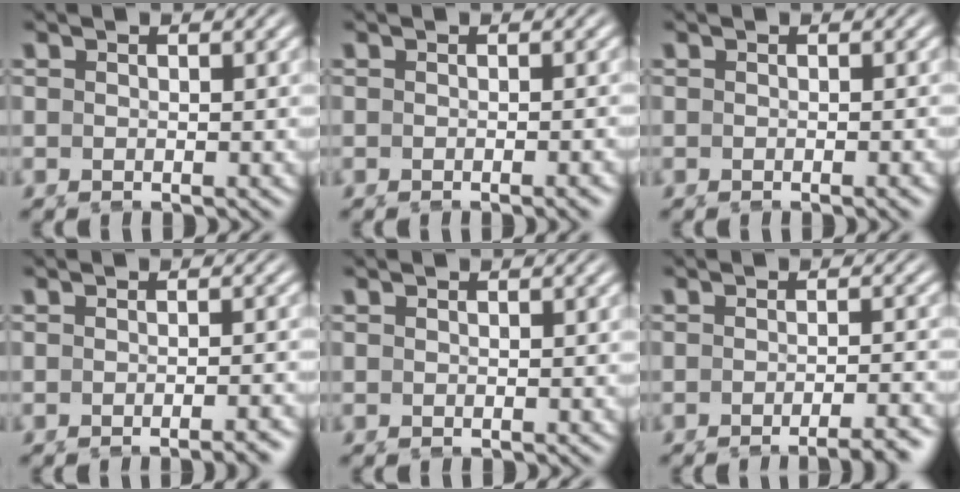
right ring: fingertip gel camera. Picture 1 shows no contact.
{"total": 1.0, "force": [-0.6, -0.4, 0.7], "torque": [-0.009, 0.004, -0.010]}
{"total": 0.7, "force": [-0.4, -0.3, 0.4], "torque": [-0.007, 0.003, -0.006]}
{"total": 2.4, "force": [-1.9, -0.2, 1.4], "torque": [-0.010, 0.005, -0.030]}
{"total": 0.0}
{"total": 3.5, "force": [-2.7, 0.1, 2.2], "torque": [-0.019, -0.002, -0.041]}